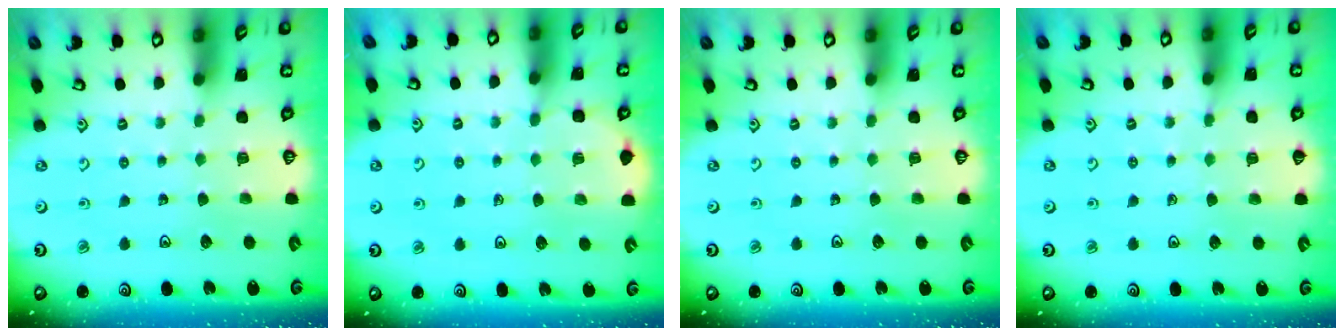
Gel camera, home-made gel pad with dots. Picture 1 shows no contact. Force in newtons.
{"total": 5.2, "press": 4.7, "slide": 2.1}
{"total": 0.0}
{"total": 1.9, "press": 1.9, "slide": 0.3}